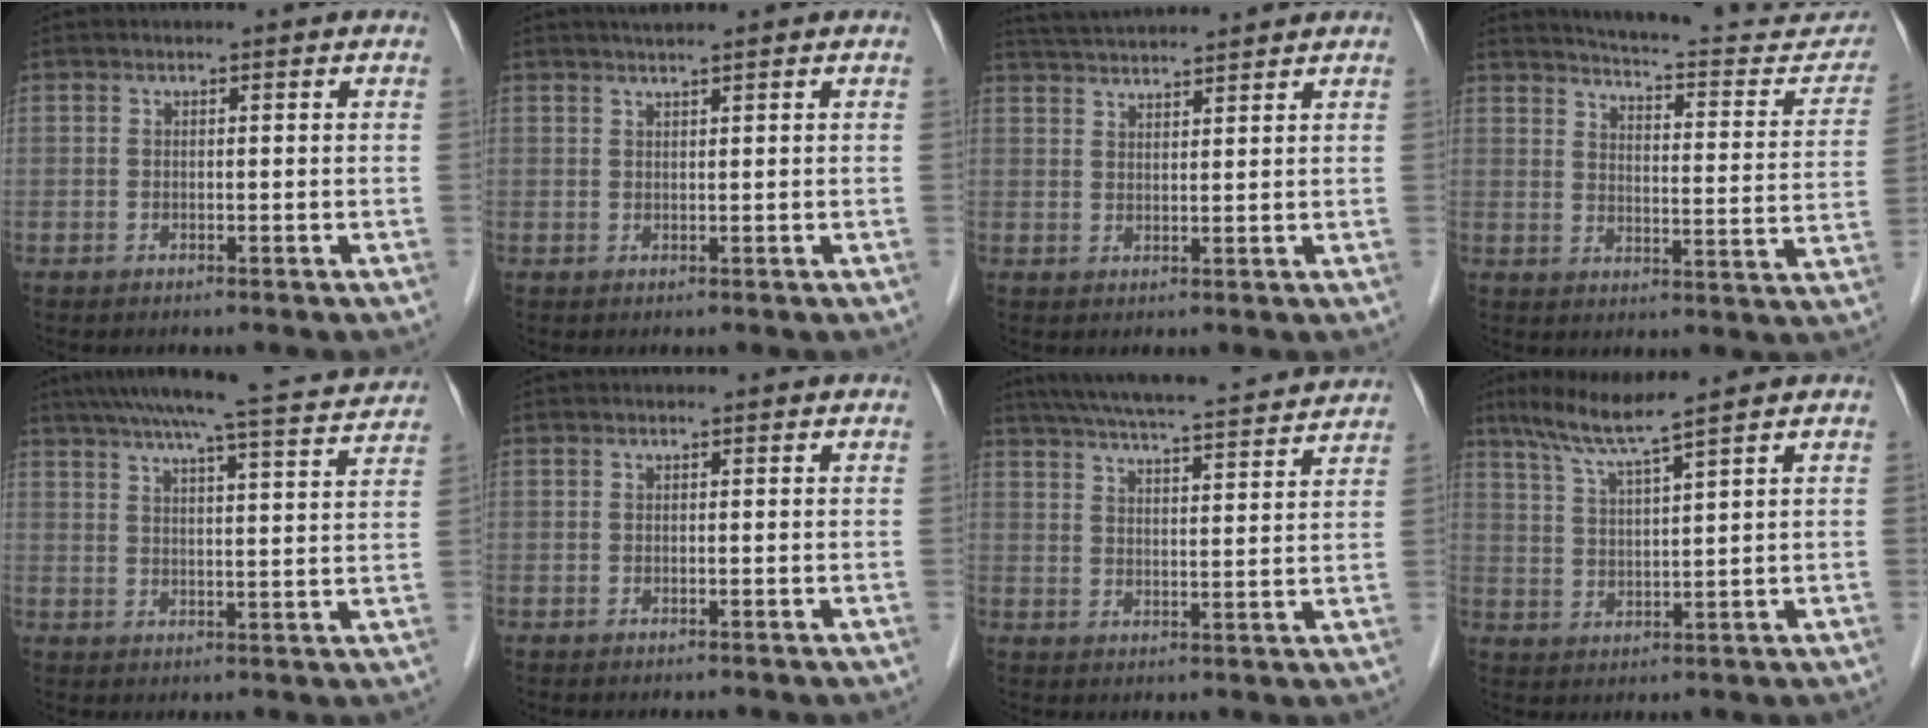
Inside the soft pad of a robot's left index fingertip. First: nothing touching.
{"total": 2.1, "force": [1.8, -0.2, 1.1], "torque": [-0.016, 0.010, 0.032]}
{"total": 8.3, "force": [7.9, -0.4, 2.5], "torque": [-0.050, 0.033, 0.126]}
{"total": 20.0, "force": [18.8, 3.1, 5.9], "torque": [-0.065, -0.058, 0.222]}
{"total": 17.1, "force": [15.5, 0.1, 7.3], "torque": [-0.119, 0.001, 0.200]}
{"total": 0.0}
{"total": 19.9, "force": [18.1, 1.3, 8.1], "torque": [-0.137, 0.023, 0.250]}
{"total": 6.5, "force": [5.1, -1.3, 3.9], "torque": [-0.081, -0.003, 0.100]}